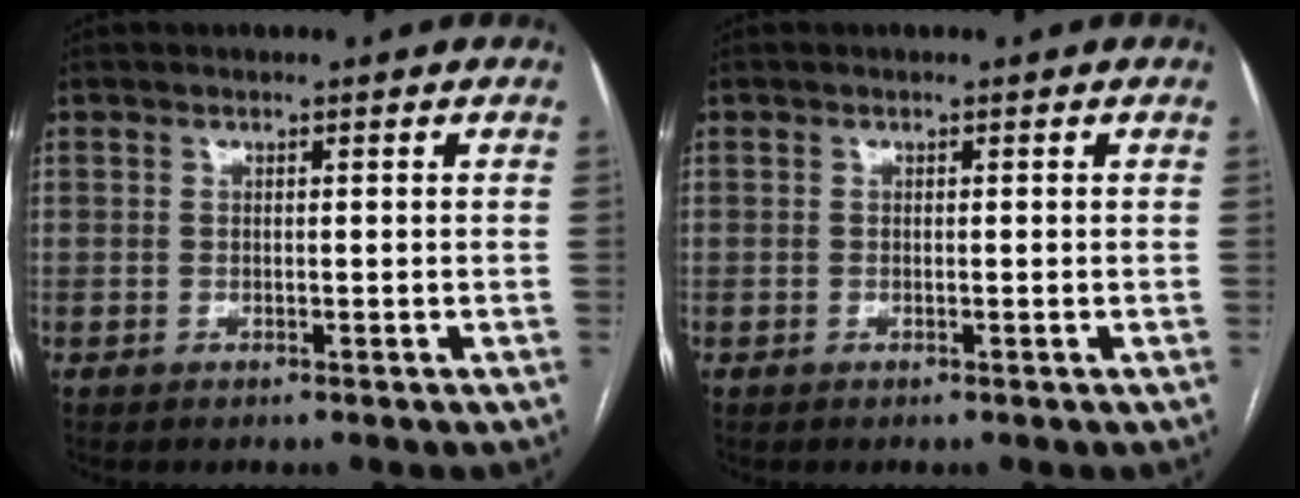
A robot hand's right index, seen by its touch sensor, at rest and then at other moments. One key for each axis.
{"total": 0.0}